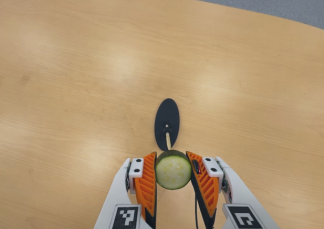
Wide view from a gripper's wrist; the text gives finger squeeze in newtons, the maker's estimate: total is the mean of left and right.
{"total": 11.2, "left": 9.9, "right": 12.5}